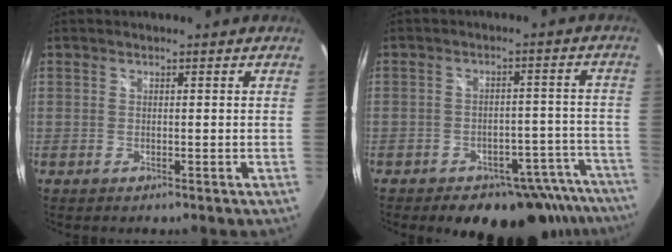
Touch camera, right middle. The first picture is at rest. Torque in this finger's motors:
{"motor_torque": [1.07, -1.07, 0.22, 0.07]}